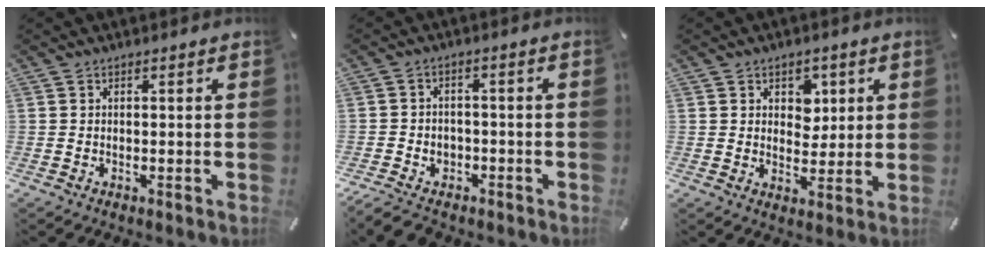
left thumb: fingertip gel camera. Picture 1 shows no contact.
{"total": 5.1, "force": [-3.3, 3.7, 1.5], "torque": [-0.035, 0.019, -0.065]}
{"total": 5.2, "force": [2.1, 4.4, 1.8], "torque": [-0.011, -0.005, 0.030]}